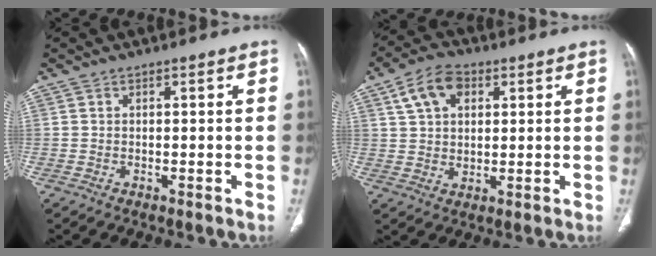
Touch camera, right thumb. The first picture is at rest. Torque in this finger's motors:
{"motor_torque": [-0.85, 0.57, -0.19, -0.11, 0.16]}